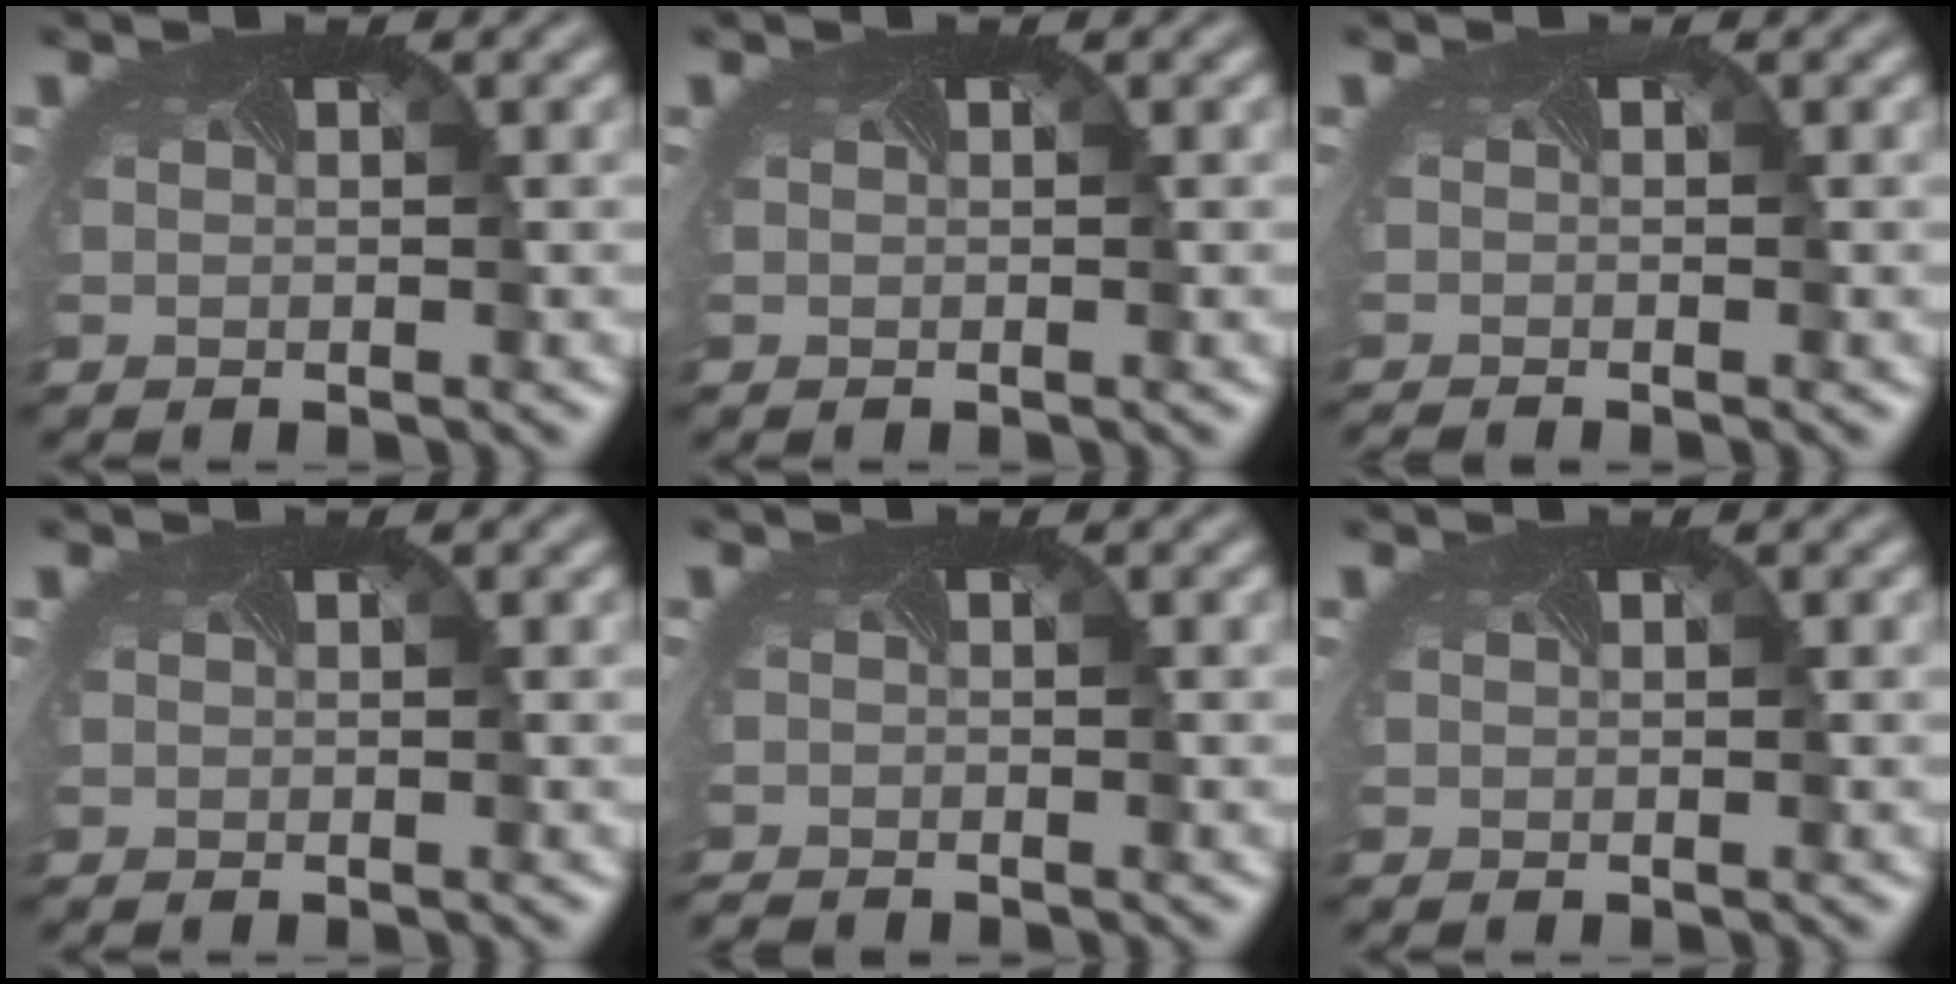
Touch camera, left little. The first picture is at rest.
{"total": 0.0}
{"total": 1.2, "force": [-1.1, -0.1, 0.4], "torque": [-0.008, -0.012, -0.020]}
{"total": 0.0}
{"total": 1.2, "force": [-1.1, -0.3, -0.2], "torque": [-0.005, -0.012, -0.023]}
{"total": 0.0}